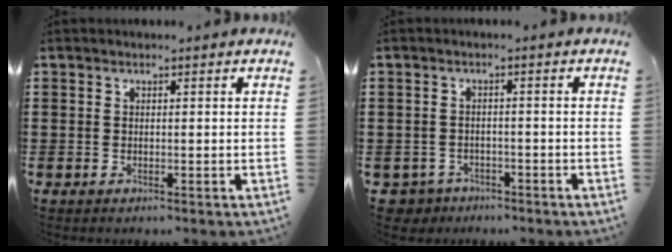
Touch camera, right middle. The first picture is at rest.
{"total": 2.4, "force": [-2.3, 0.9, -0.2], "torque": [-0.014, -0.004, -0.054]}